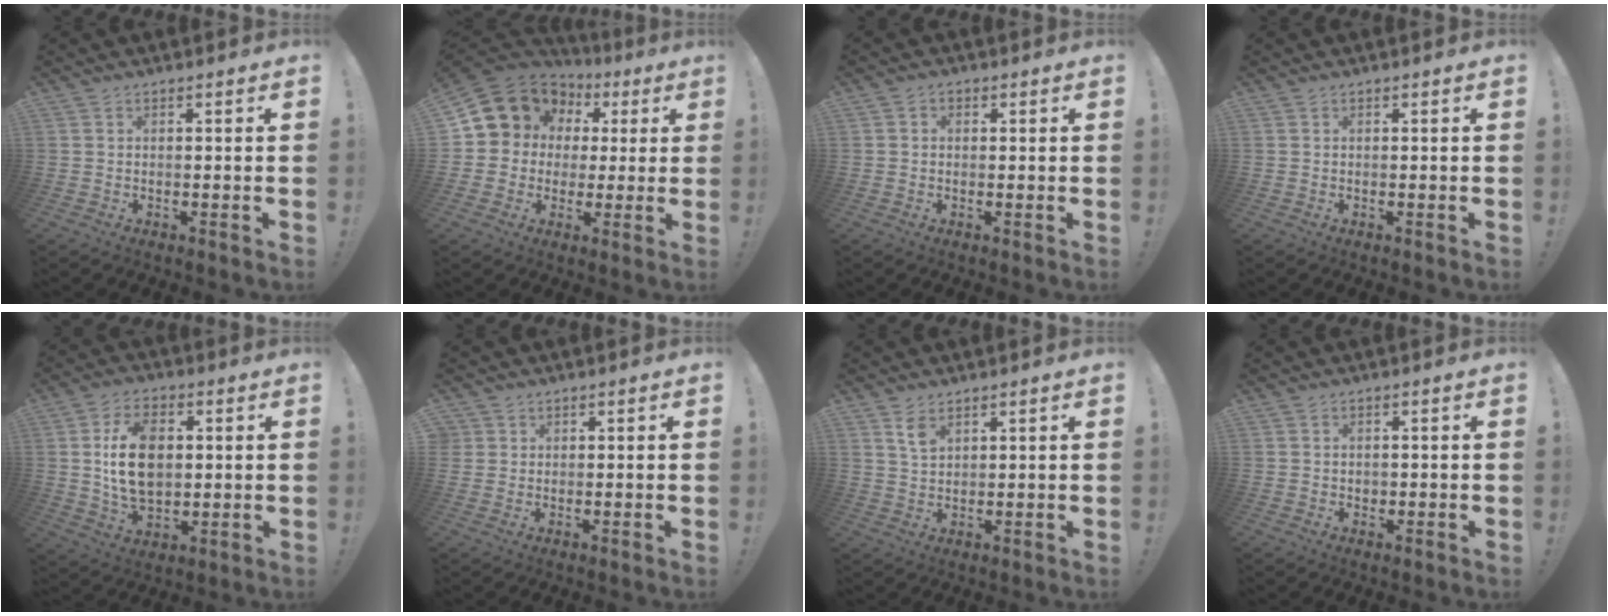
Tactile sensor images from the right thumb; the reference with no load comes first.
{"total": 10.6, "force": [4.0, 9.3, 3.0], "torque": [-0.045, -0.024, 0.090]}
{"total": 1.5, "force": [-0.3, 1.3, 0.8], "torque": [-0.004, 0.002, -0.007]}
{"total": 0.0}
{"total": 14.9, "force": [1.9, 9.9, 10.9], "torque": [-0.188, 0.004, 0.034]}
{"total": 1.7, "force": [1.0, 1.3, 0.1], "torque": [-0.003, -0.003, 0.019]}
{"total": 4.4, "force": [2.7, 2.1, 2.7], "torque": [-0.041, -0.016, 0.048]}
{"total": 1.1, "force": [0.1, 1.1, 0.3], "torque": [0.002, -0.001, -0.001]}